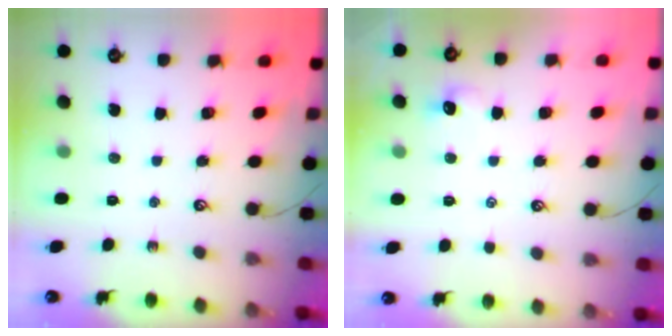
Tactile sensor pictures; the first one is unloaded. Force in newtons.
{"total": 1.0, "press": 0.9, "slide": 0.5}